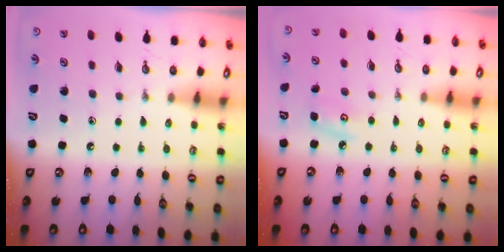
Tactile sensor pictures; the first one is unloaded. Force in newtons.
{"total": 4.3, "press": 4.3, "slide": 0.4}